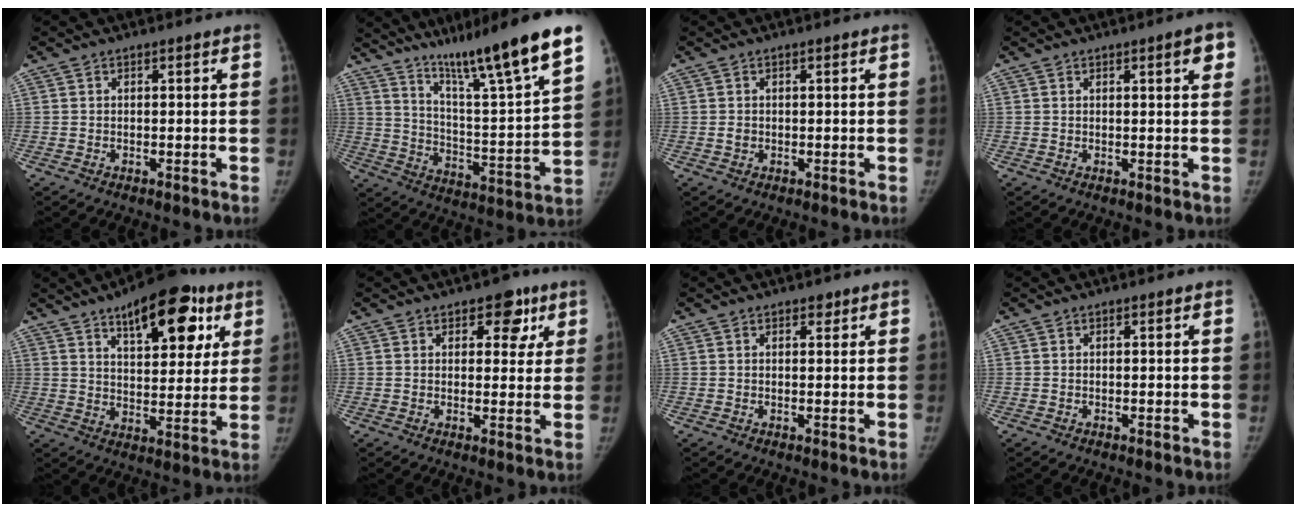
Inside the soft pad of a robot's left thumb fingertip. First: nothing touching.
{"total": 22.2, "force": [16.3, 1.3, 15.0], "torque": [-0.209, -0.075, 0.262]}
{"total": 1.0, "force": [0.0, 0.8, 0.5], "torque": [-0.001, 0.002, 0.002]}
{"total": 3.8, "force": [1.7, 0.7, 3.4], "torque": [-0.036, -0.003, 0.020]}
{"total": 17.6, "force": [9.3, 7.8, 12.7], "torque": [-0.128, -0.026, 0.135]}
{"total": 6.1, "force": [3.2, 3.9, 3.5], "torque": [0.000, -0.009, 0.035]}
{"total": 1.0, "force": [0.7, 0.6, 0.4], "torque": [0.003, -0.003, 0.008]}
{"total": 0.0}